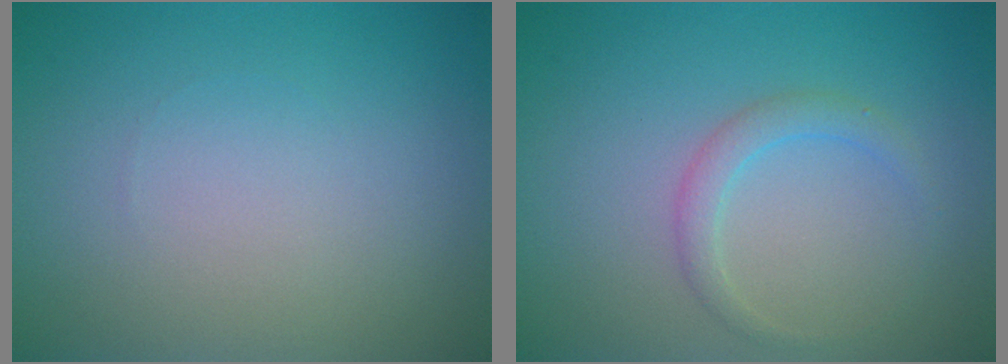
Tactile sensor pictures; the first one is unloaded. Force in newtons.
{"total": 1.7, "press": 1.7, "slide": 0.1}